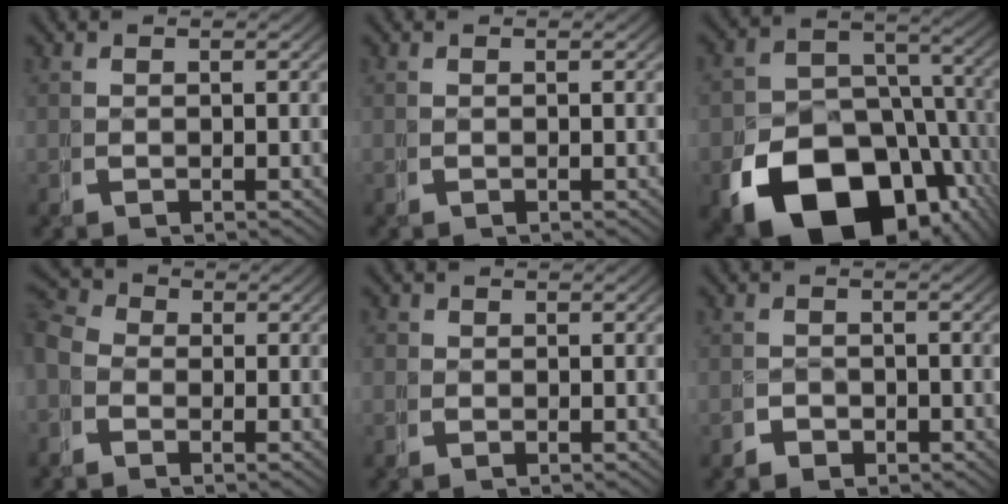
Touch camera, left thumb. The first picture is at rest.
{"total": 0.0}
{"total": 19.0, "force": [-8.1, 12.8, 11.4], "torque": [-0.205, -0.080, -0.102]}
{"total": 4.4, "force": [0.2, 3.6, 2.5], "torque": [-0.049, -0.003, -0.011]}
{"total": 1.1, "force": [0.1, 1.1, 0.2], "torque": [-0.007, -0.008, -0.001]}
{"total": 1.8, "force": [-1.1, 1.4, 0.4], "torque": [0.000, -0.007, -0.020]}